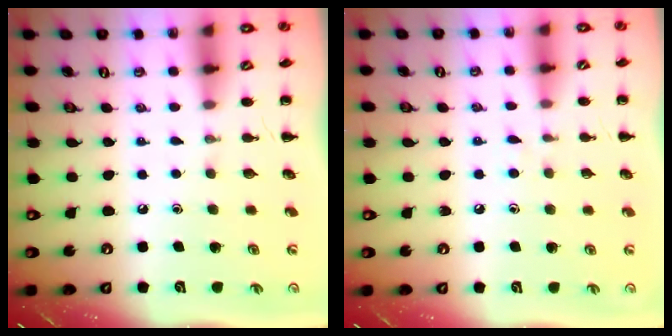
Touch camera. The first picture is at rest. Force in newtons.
{"total": 3.5, "press": 3.1, "slide": 1.6}